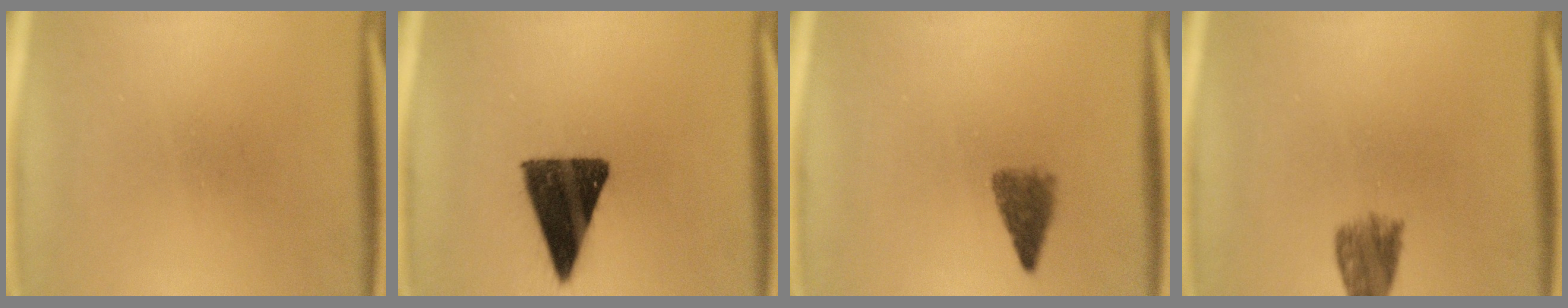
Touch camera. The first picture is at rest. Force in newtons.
{"total": 13.5}
{"total": 3.4}
{"total": 4.8}